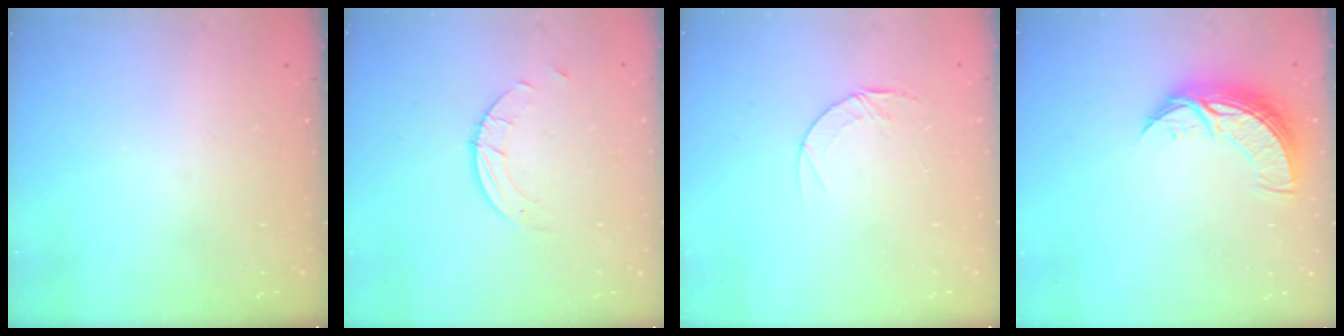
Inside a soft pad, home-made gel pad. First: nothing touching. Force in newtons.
{"total": 2.5, "press": 2.5, "slide": 0.2}
{"total": 4.6, "press": 4.6, "slide": 0.4}
{"total": 9.5, "press": 9.5, "slide": 0.8}